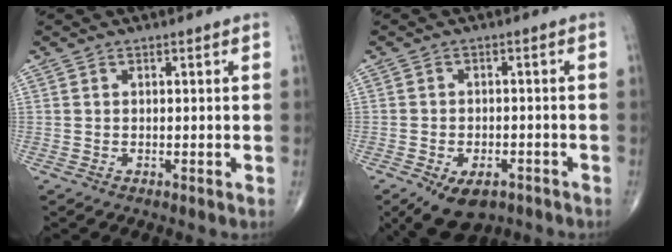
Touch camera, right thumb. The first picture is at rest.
{"total": 8.7, "force": [-5.3, 4.9, 4.9], "torque": [-0.067, 0.015, -0.076]}